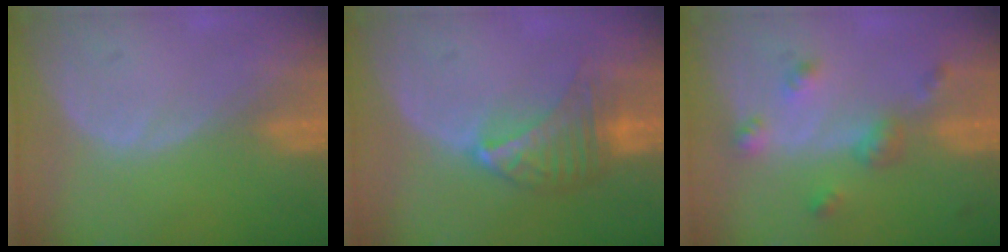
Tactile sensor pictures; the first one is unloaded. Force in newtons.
{"total": 7.1, "press": 6.4, "slide": 3.1}
{"total": 4.9, "press": 4.4, "slide": 2.2}